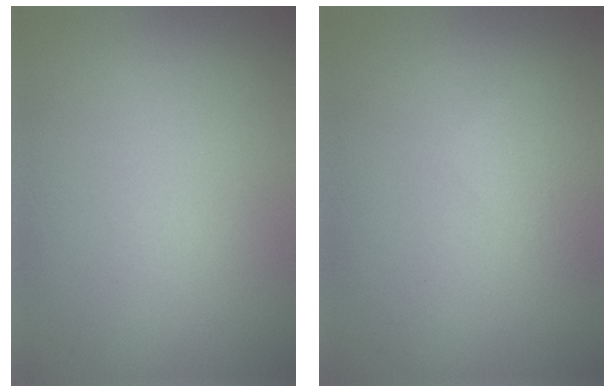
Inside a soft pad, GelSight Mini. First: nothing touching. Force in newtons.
{"total": 1.5, "press": 1.5, "slide": 0.0}